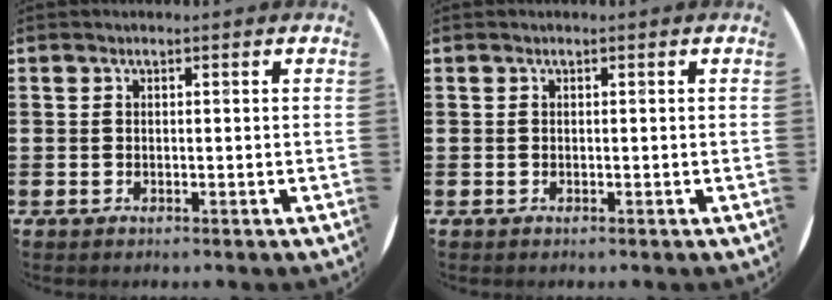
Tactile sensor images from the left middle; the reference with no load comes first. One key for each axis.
{"total": 0.0}